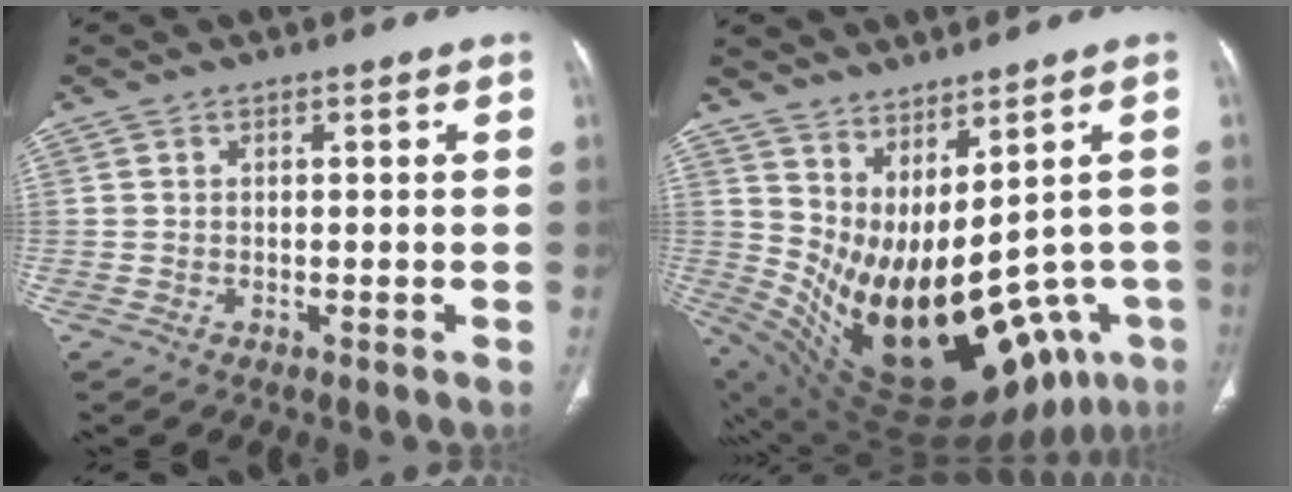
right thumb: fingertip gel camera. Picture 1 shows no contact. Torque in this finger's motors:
{"motor_torque": [0.90, 4.10, 1.54, 1.24, 0.64]}